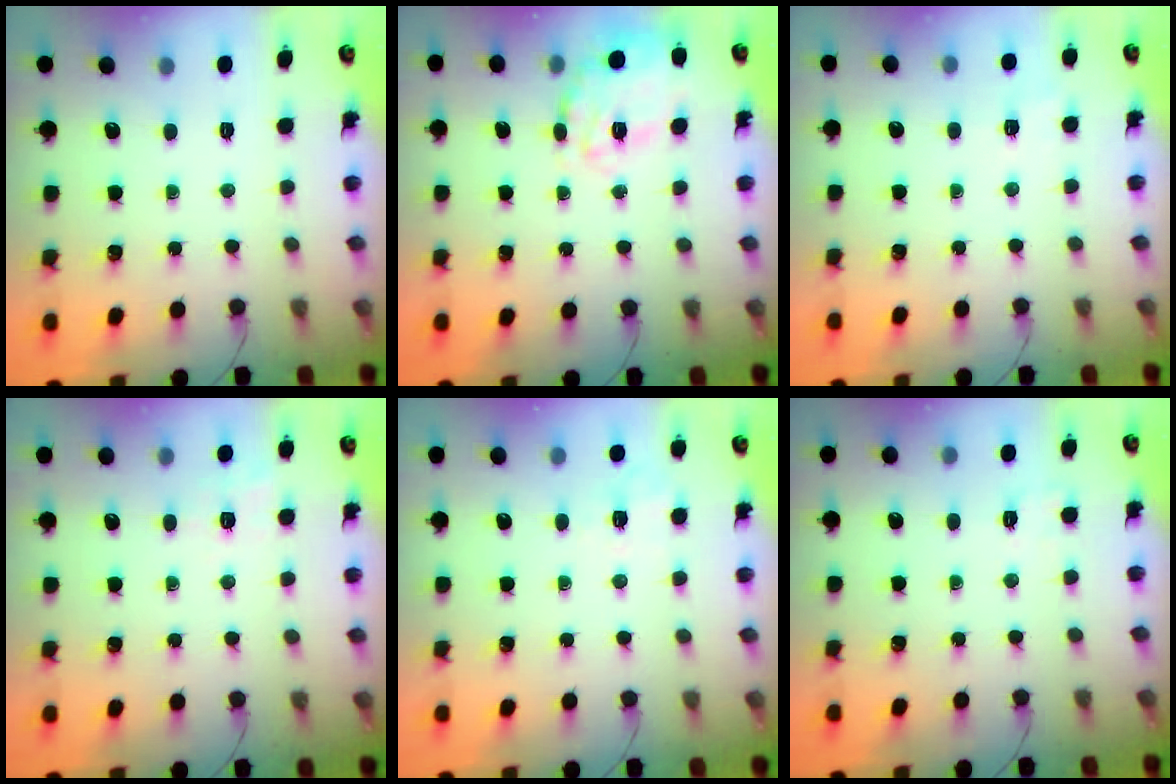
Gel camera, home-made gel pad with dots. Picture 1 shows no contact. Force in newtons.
{"total": 19.7, "press": 19.6, "slide": 2.1}
{"total": 1.4, "press": 0.2, "slide": 1.4}
{"total": 1.7, "press": 0.9, "slide": 1.5}
{"total": 2.0, "press": 0.8, "slide": 1.8}
{"total": 2.1, "press": 1.4, "slide": 1.6}